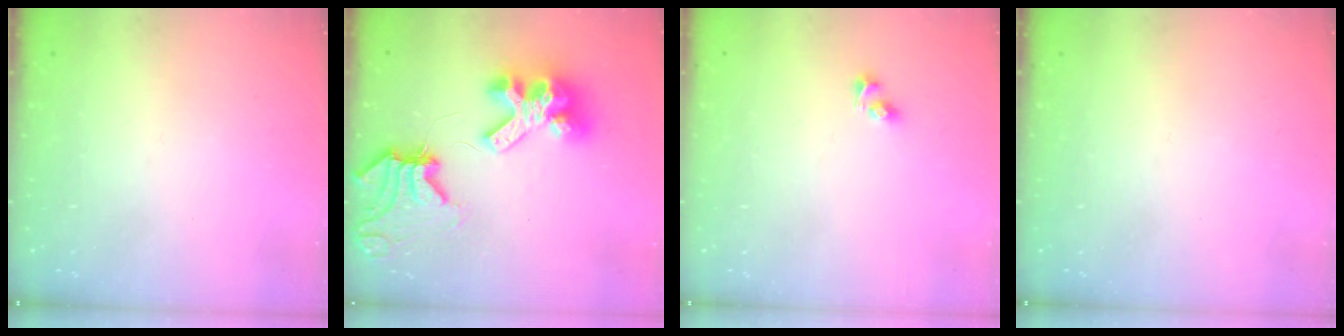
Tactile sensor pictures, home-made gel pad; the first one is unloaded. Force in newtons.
{"total": 15.2, "press": 15.1, "slide": 2.0}
{"total": 2.7, "press": 2.5, "slide": 1.2}
{"total": 0.0}